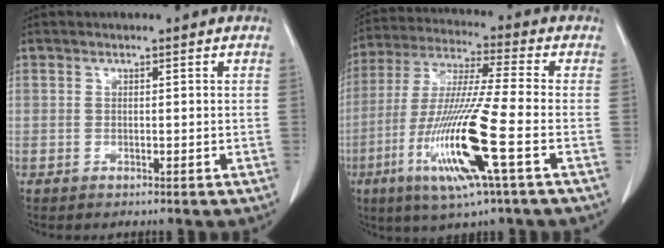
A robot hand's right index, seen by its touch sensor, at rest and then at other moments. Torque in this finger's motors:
{"motor_torque": [2.14, 0.00, 1.03, 0.16]}